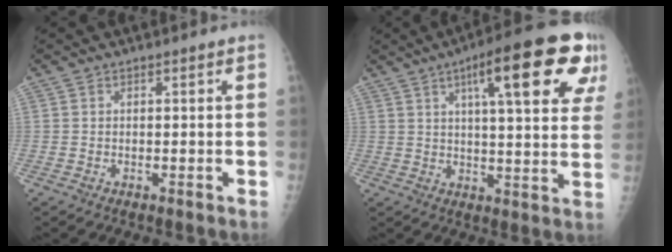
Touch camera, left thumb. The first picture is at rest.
{"total": 20.7, "force": [9.4, 5.0, 17.8], "torque": [-0.222, -0.006, 0.123]}